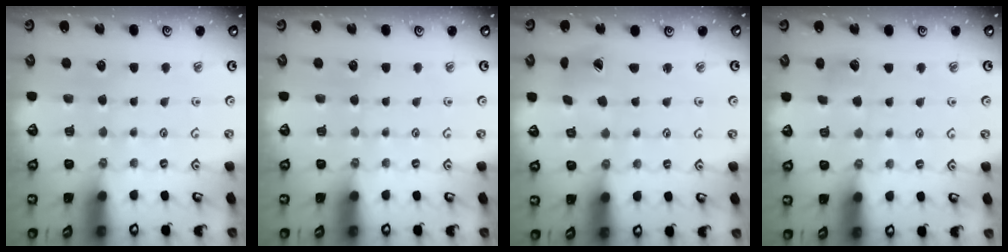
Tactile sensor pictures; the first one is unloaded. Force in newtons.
{"total": 0.0}
{"total": 3.7, "press": 3.7, "slide": 0.5}
{"total": 4.4, "press": 4.4, "slide": 0.4}